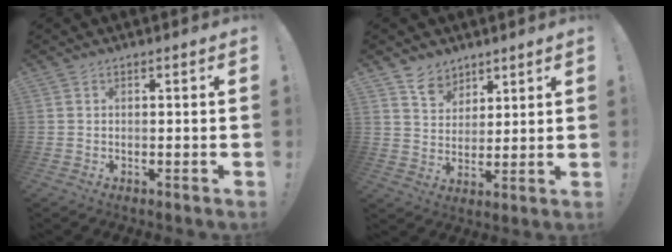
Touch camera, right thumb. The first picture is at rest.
{"total": 7.4, "force": [5.7, 4.6, 0.9], "torque": [-0.019, -0.042, 0.109]}